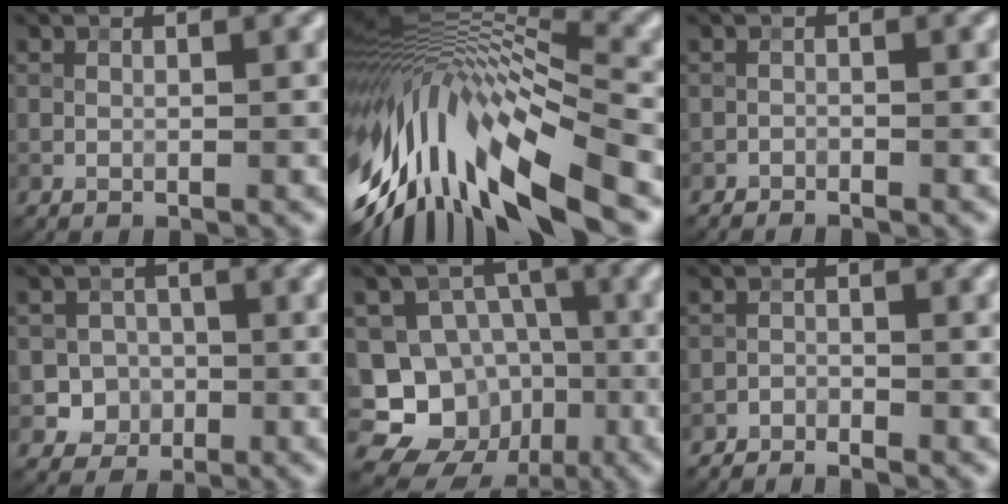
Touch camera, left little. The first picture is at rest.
{"total": 13.9, "force": [-5.0, 5.0, 11.9], "torque": [-0.238, 0.014, -0.087]}
{"total": 0.9, "force": [-0.9, 0.1, -0.1], "torque": [0.005, 0.001, -0.019]}
{"total": 2.9, "force": [-0.9, 2.7, 0.5], "torque": [0.015, 0.005, -0.026]}
{"total": 13.2, "force": [-5.5, 11.4, 3.8], "torque": [-0.066, -0.003, -0.094]}
{"total": 2.1, "force": [-2.1, 0.2, 0.0], "torque": [-0.001, 0.002, -0.042]}